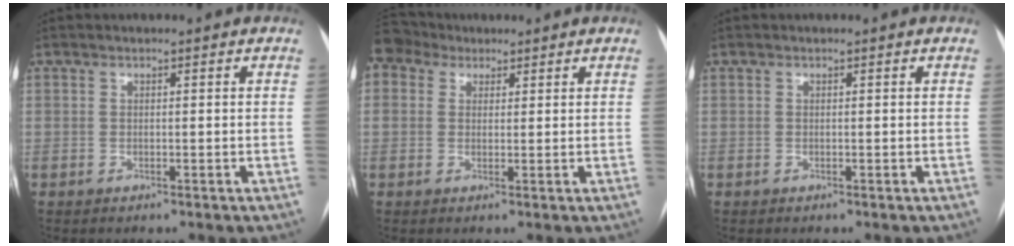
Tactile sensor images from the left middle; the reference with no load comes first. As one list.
[{"total": 3.3, "force": [2.7, 1.9, 0.1], "torque": [-0.007, 0.023, 0.058]}, {"total": 0.0}]